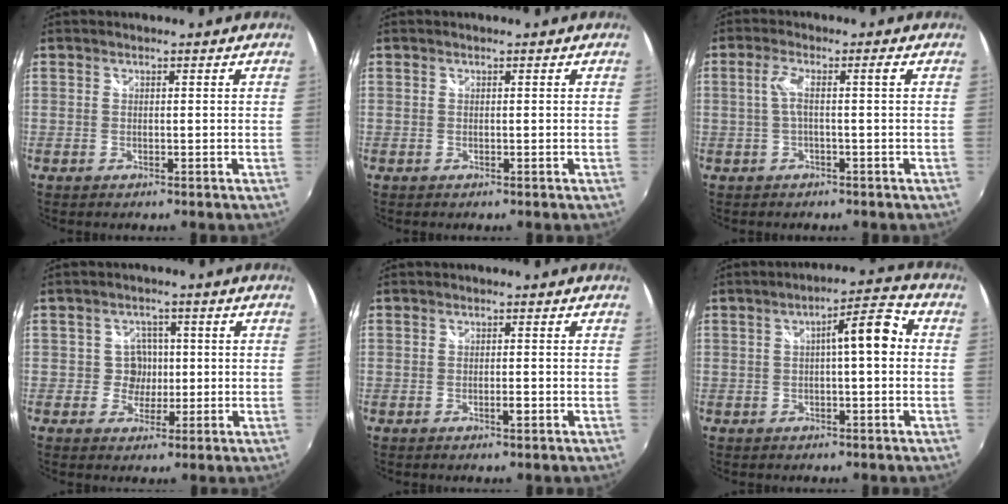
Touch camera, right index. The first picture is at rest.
{"total": 0.0}
{"total": 3.1, "force": [-0.6, -0.5, 3.0], "torque": [-0.063, 0.003, -0.010]}
{"total": 3.7, "force": [-0.5, 3.7, 0.1], "torque": [0.003, 0.012, -0.011]}
{"total": 1.2, "force": [-0.6, 0.4, 1.0], "torque": [-0.018, 0.001, -0.012]}
{"total": 6.9, "force": [0.4, 1.4, 6.8], "torque": [-0.091, 0.027, 0.011]}